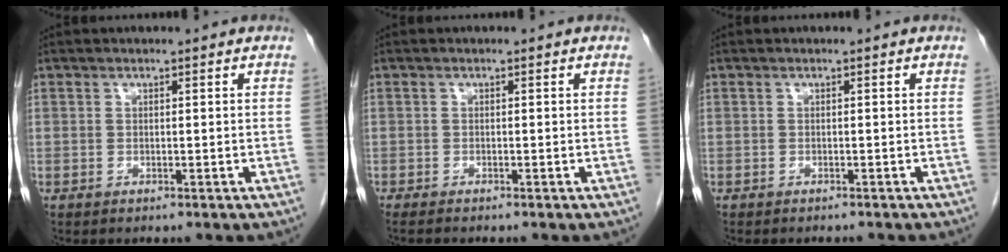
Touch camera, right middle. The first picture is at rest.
{"total": 1.5, "force": [-1.3, 0.0, 0.7], "torque": [-0.014, -0.003, -0.020]}
{"total": 2.5, "force": [-2.3, 0.5, 0.8], "torque": [-0.013, -0.003, -0.027]}